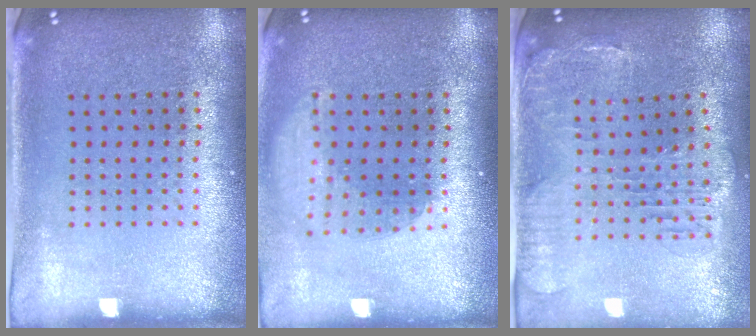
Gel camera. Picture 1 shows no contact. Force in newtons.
{"total": 1.6, "press": 1.2, "slide": 1.0}
{"total": 1.5, "press": 1.4, "slide": 0.4}